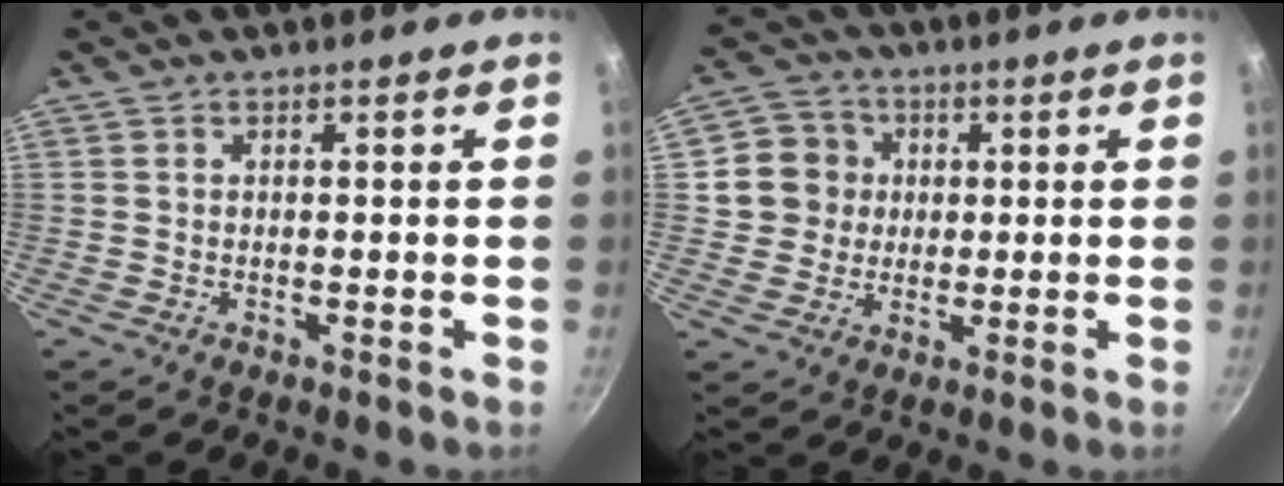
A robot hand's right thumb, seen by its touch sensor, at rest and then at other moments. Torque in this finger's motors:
{"motor_torque": [-0.03, 0.09, -0.04, -0.04, 0.05]}